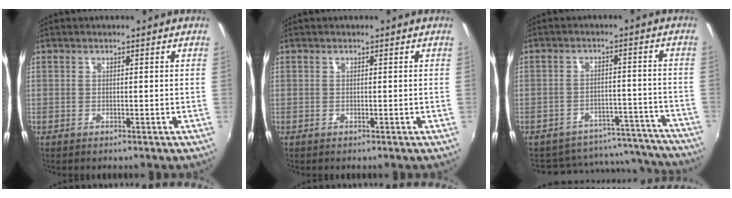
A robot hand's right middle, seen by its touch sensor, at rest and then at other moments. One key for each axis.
{"total": 0.0}
{"total": 17.0, "fx": -15.2, "fy": 6.8, "fz": 3.2, "tx": -0.064, "ty": 0.049, "tz": -0.173}